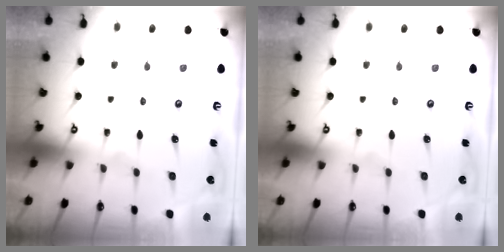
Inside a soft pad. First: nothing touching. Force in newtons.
{"total": 0.0}